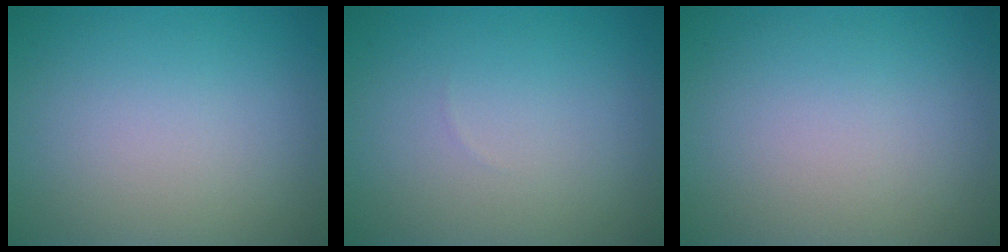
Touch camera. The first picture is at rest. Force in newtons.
{"total": 0.0}
{"total": 0.0}